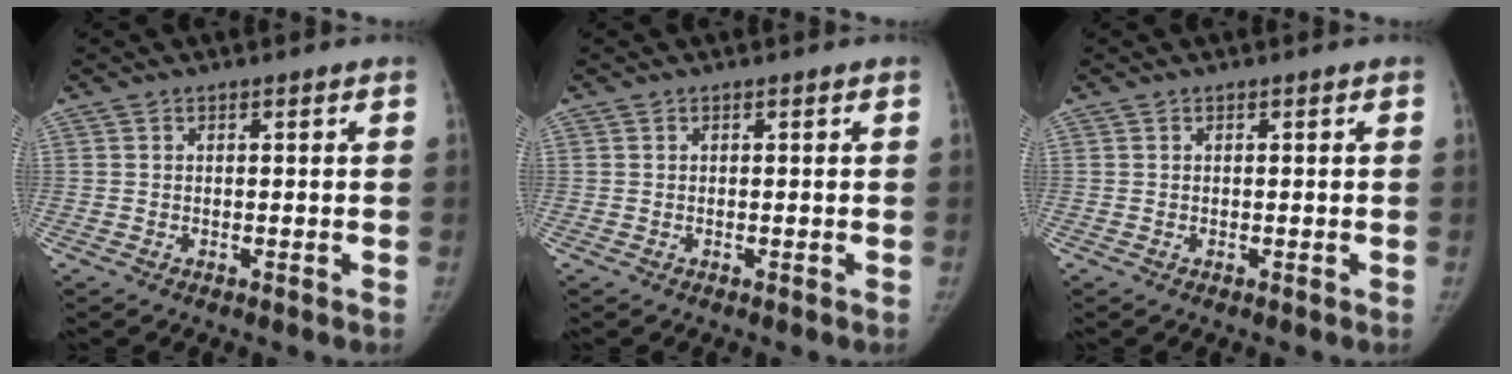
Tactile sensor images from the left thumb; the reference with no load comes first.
{"total": 0.0}
{"total": 0.0}